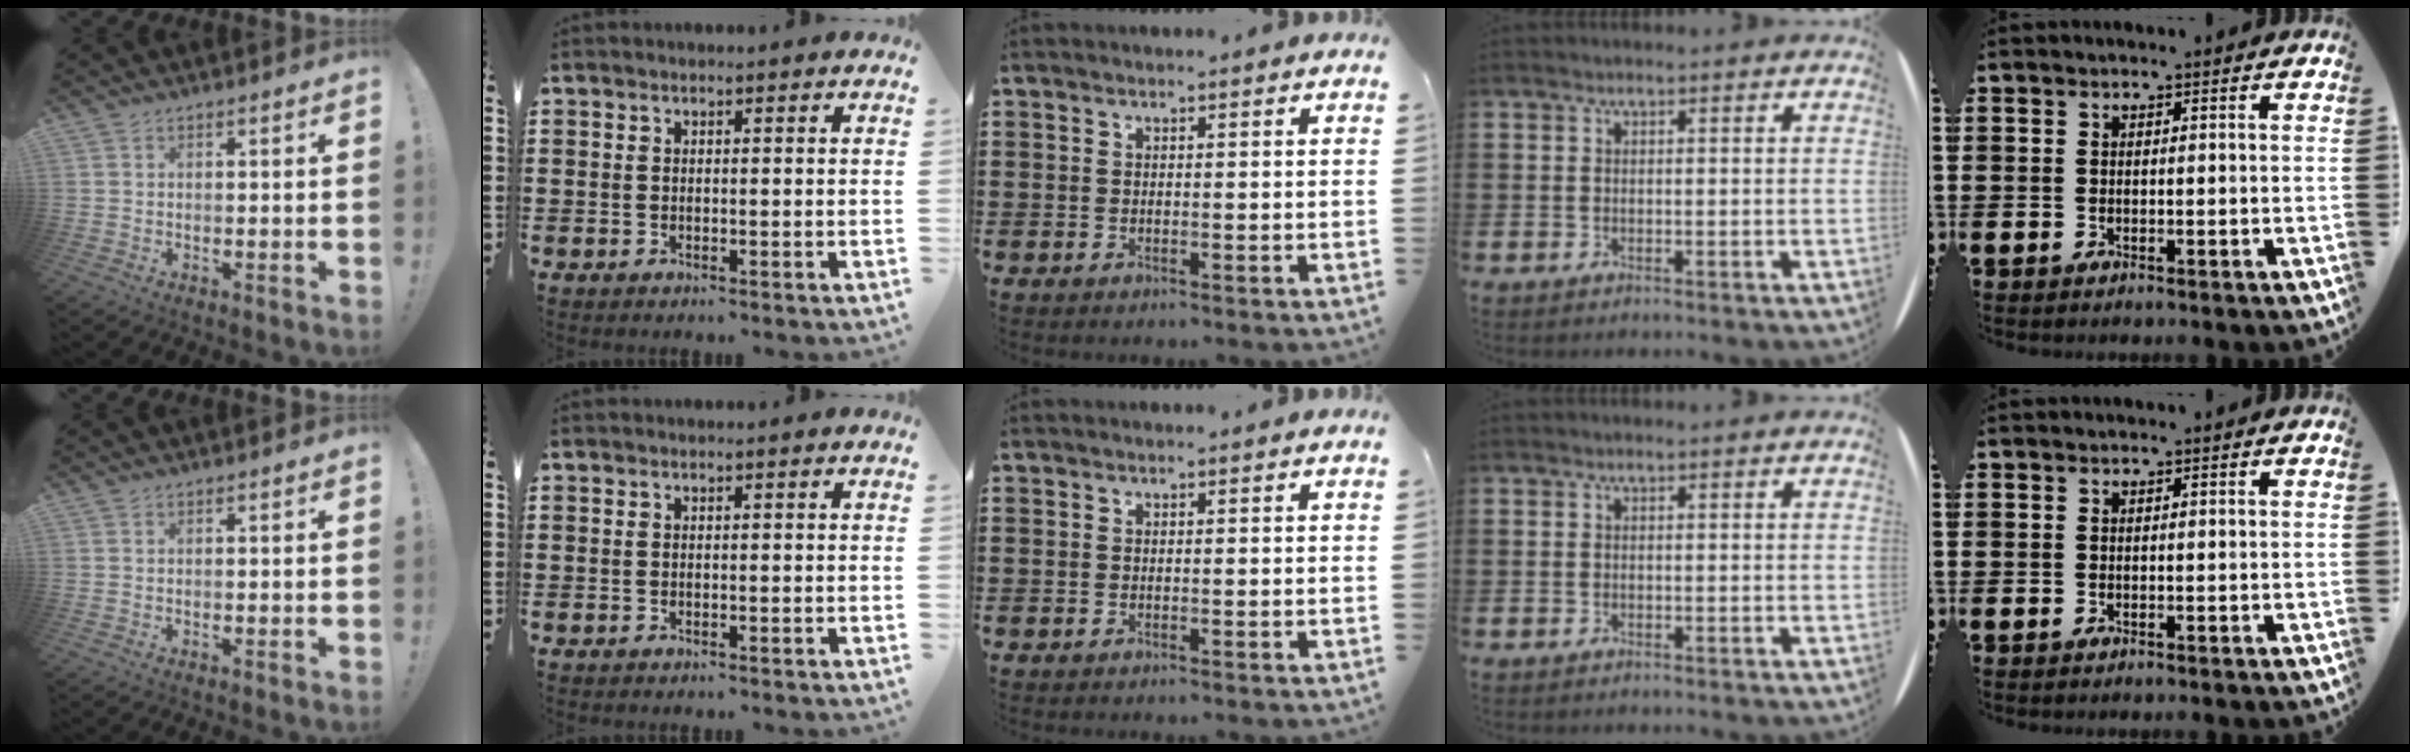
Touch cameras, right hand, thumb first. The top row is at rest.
{}